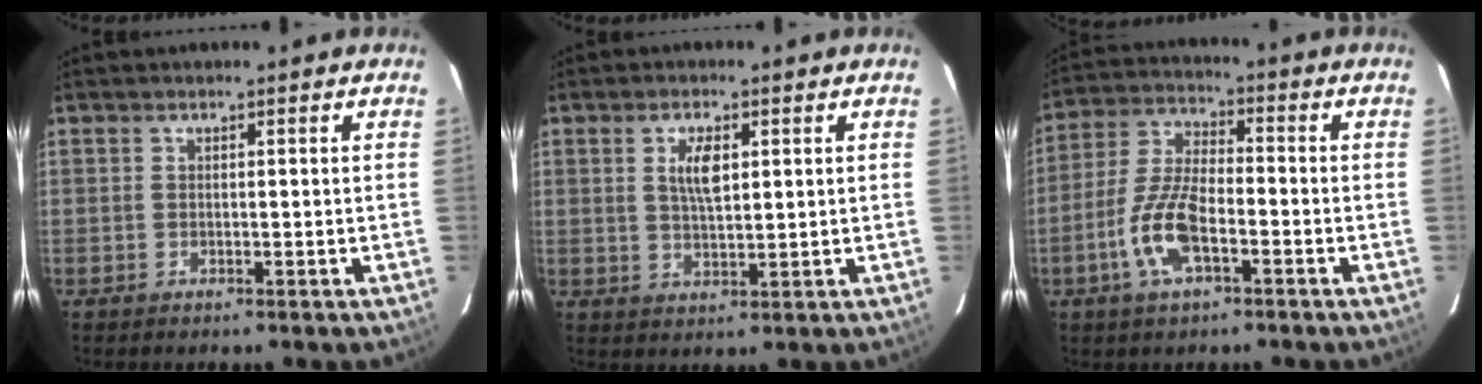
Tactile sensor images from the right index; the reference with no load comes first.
{"total": 4.9, "force": [1.5, 2.1, 4.2], "torque": [-0.075, 0.002, 0.029]}
{"total": 10.6, "force": [-4.3, 4.1, 8.8], "torque": [-0.192, 0.002, -0.085]}